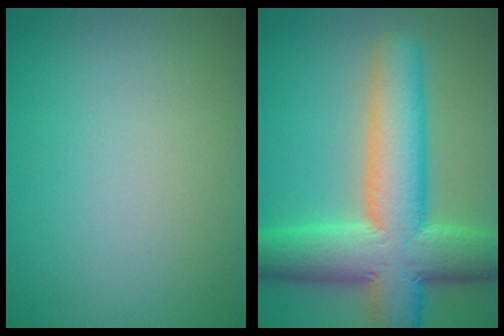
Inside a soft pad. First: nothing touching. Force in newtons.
{"total": 10.9, "press": 10.9, "slide": 0.8}